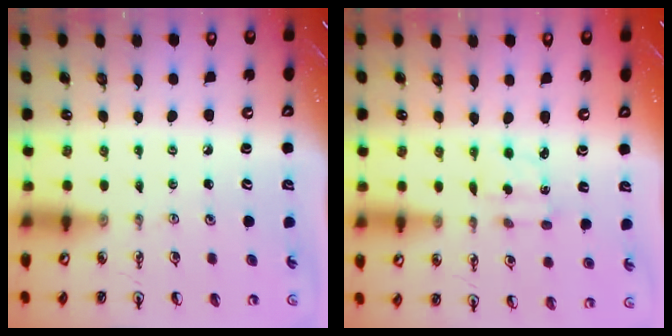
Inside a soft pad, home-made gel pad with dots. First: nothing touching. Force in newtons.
{"total": 2.4, "press": 2.4, "slide": 0.6}